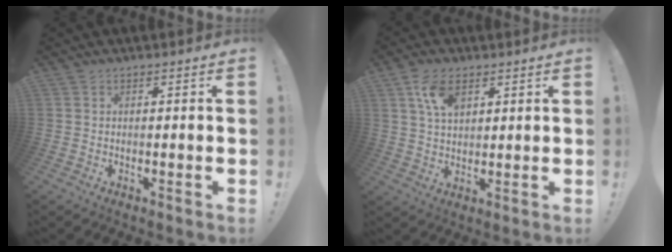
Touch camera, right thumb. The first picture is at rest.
{"total": 8.2, "force": [4.2, 4.6, 5.3], "torque": [-0.088, -0.010, 0.078]}